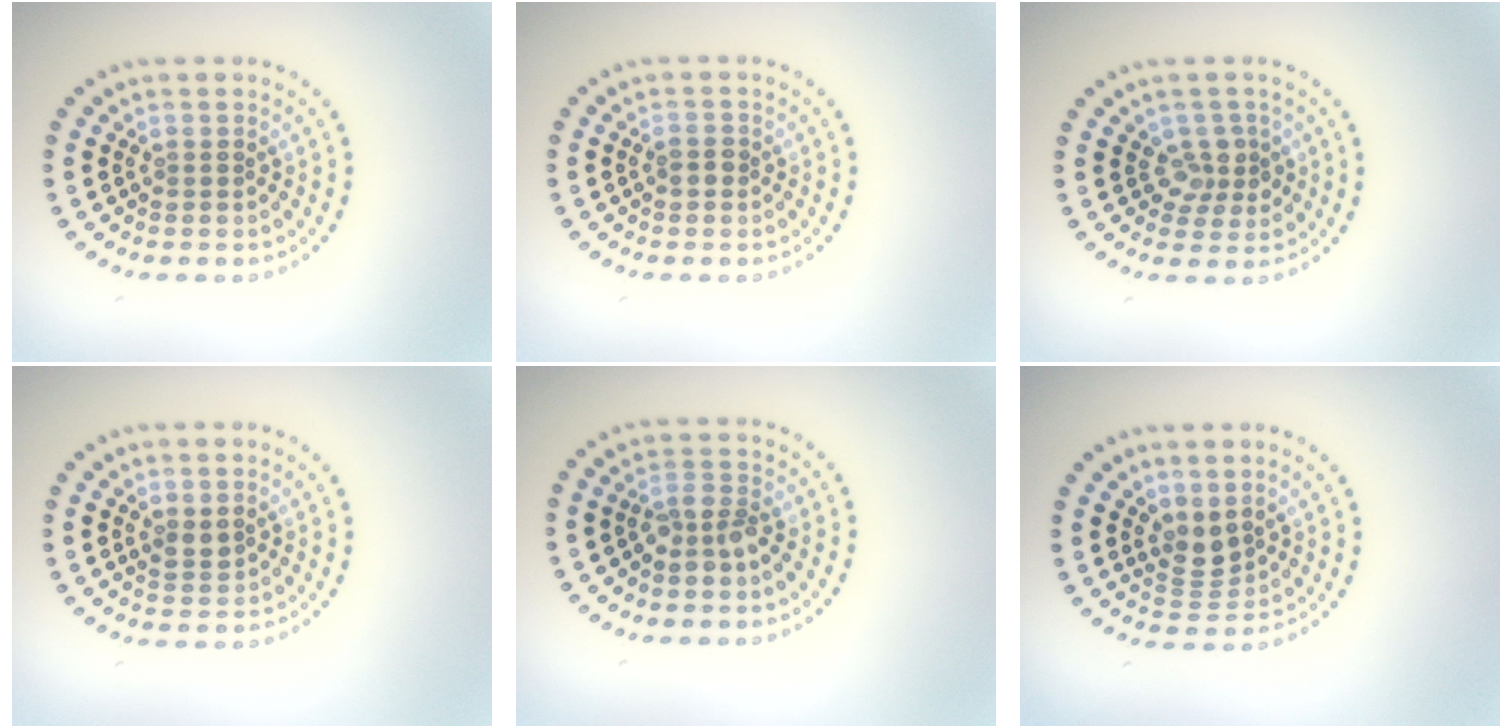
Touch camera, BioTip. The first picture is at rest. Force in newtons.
{"total": 1.2, "press": 1.2, "slide": 0.2}
{"total": 2.3, "press": 2.0, "slide": 1.2}
{"total": 1.2, "press": 1.2, "slide": 0.5}
{"total": 2.3, "press": 2.0, "slide": 1.0}
{"total": 2.2, "press": 1.8, "slide": 1.4}